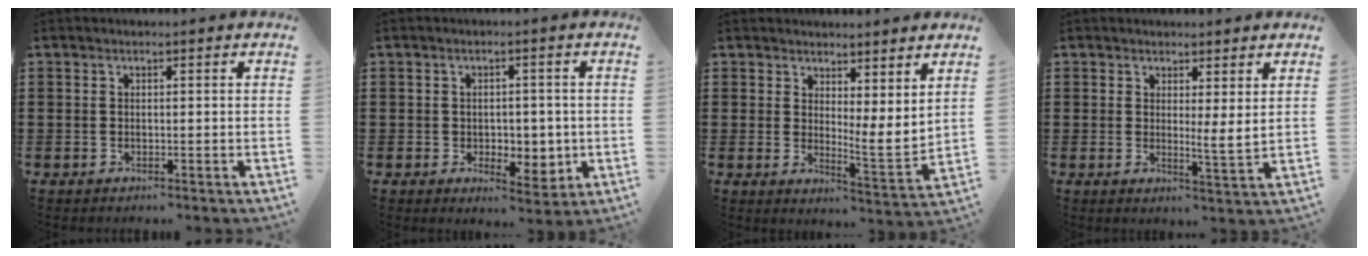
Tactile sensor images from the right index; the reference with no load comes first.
{"total": 3.6, "force": [-0.4, 2.8, 2.2], "torque": [-0.033, 0.001, -0.013]}
{"total": 4.7, "force": [4.1, 1.0, 2.0], "torque": [-0.037, -0.031, 0.073]}
{"total": 2.7, "force": [2.0, 0.1, 1.8], "torque": [-0.026, -0.014, 0.032]}